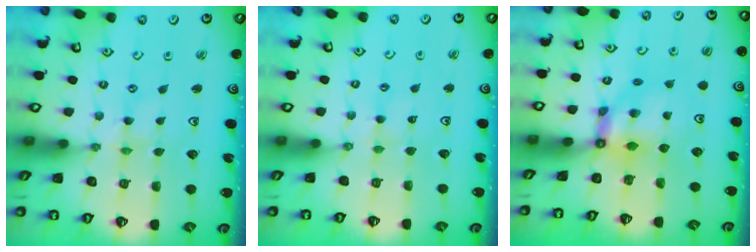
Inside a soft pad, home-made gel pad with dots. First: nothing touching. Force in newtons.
{"total": 2.0, "press": 2.0, "slide": 0.3}
{"total": 6.0, "press": 5.9, "slide": 0.4}